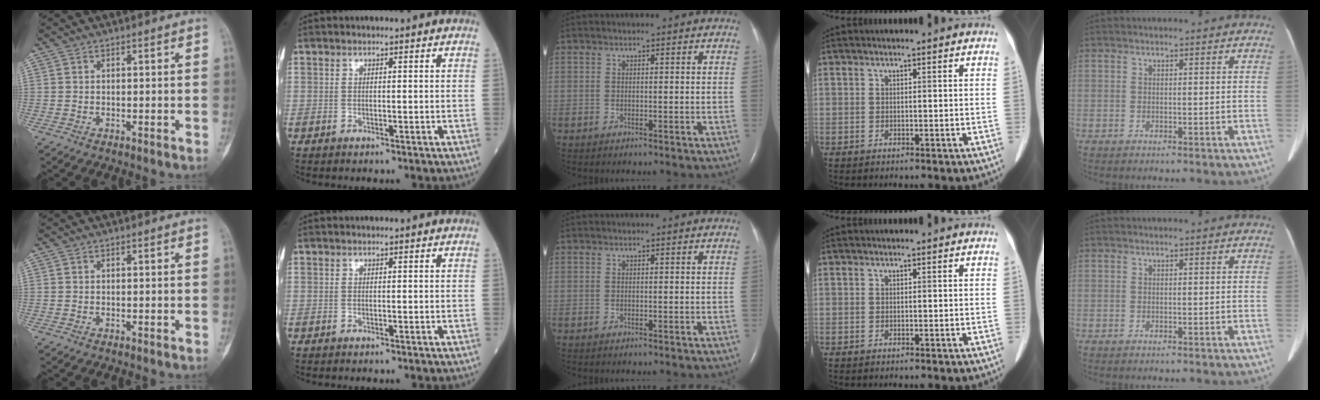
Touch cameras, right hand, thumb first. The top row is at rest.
{}